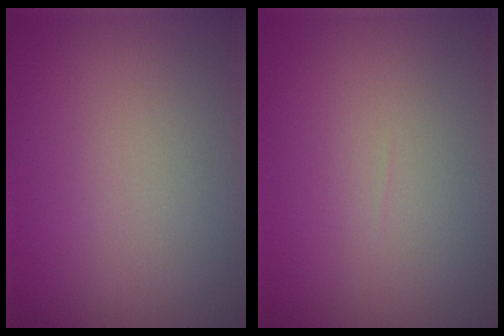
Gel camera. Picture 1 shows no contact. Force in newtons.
{"total": 0.0}